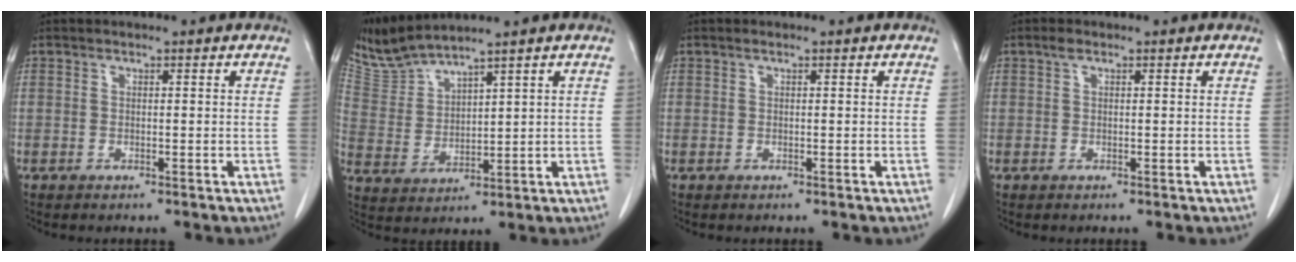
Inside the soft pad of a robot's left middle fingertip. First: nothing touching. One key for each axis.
{"total": 6.3, "fx": 6.1, "fy": -0.7, "fz": 1.3, "tx": -0.047, "ty": 0.001, "tz": 0.141}
{"total": 0.0}
{"total": 0.9, "fx": 0.5, "fy": 0.5, "fz": 0.6, "tx": -0.010, "ty": 0.008, "tz": 0.008}